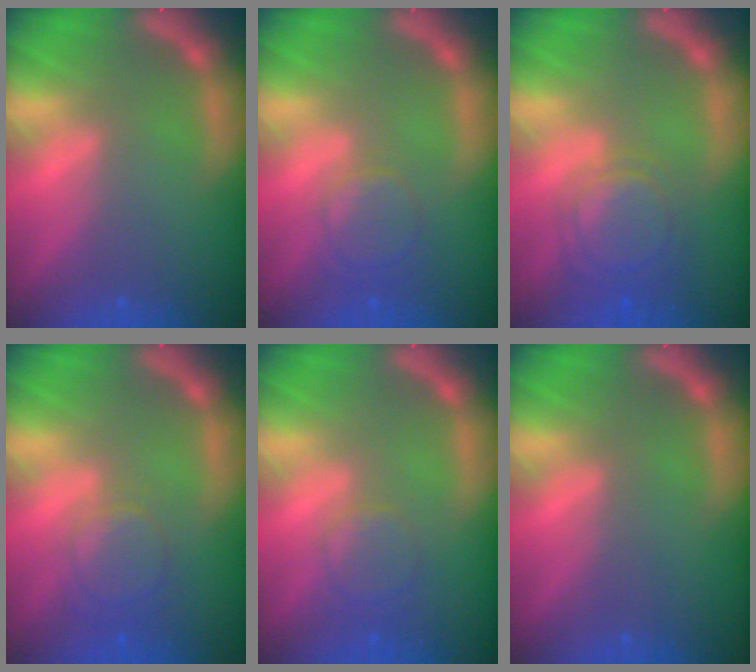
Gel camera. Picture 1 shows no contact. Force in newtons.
{"total": 3.5}
{"total": 5.6}
{"total": 4.0}
{"total": 2.9}
{"total": 0.0}